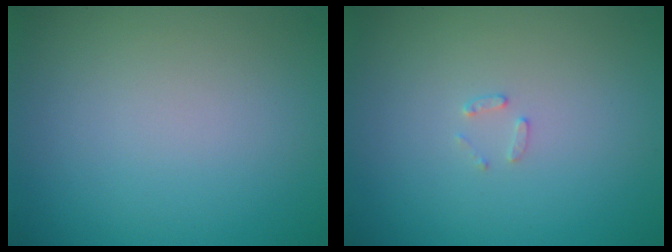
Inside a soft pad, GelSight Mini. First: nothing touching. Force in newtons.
{"total": 0.9, "press": 0.9, "slide": 0.2}